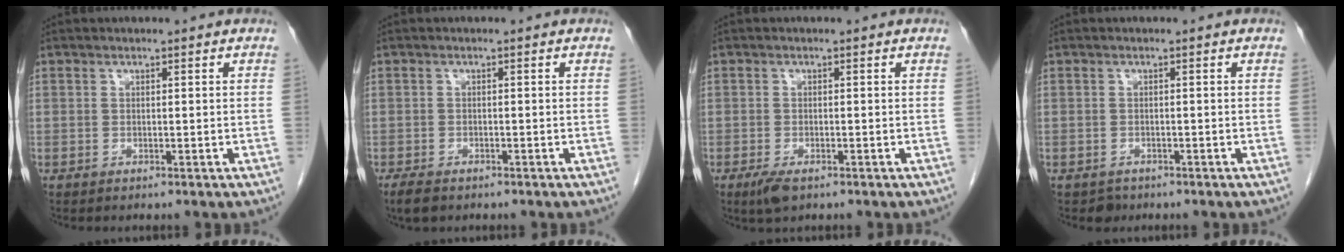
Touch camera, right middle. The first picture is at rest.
{"total": 2.8, "force": [-2.1, 1.1, 1.5], "torque": [-0.029, -0.005, -0.031]}
{"total": 2.8, "force": [-1.7, 1.0, 2.0], "torque": [-0.044, -0.005, -0.026]}
{"total": 1.3, "force": [-1.0, 0.9, 0.0], "torque": [-0.002, 0.003, -0.014]}